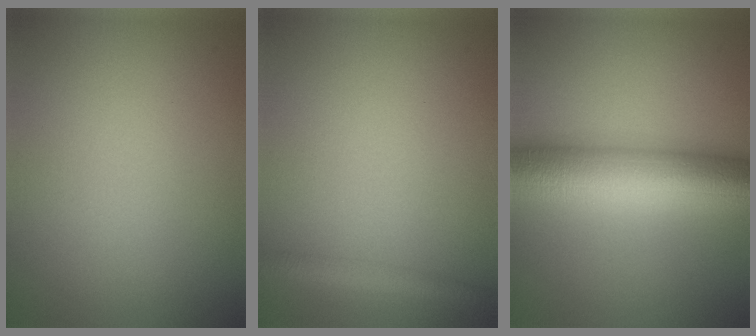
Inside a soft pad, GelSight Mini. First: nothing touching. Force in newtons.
{"total": 2.2, "press": 2.2, "slide": 0.1}
{"total": 11.0, "press": 11.0, "slide": 0.0}